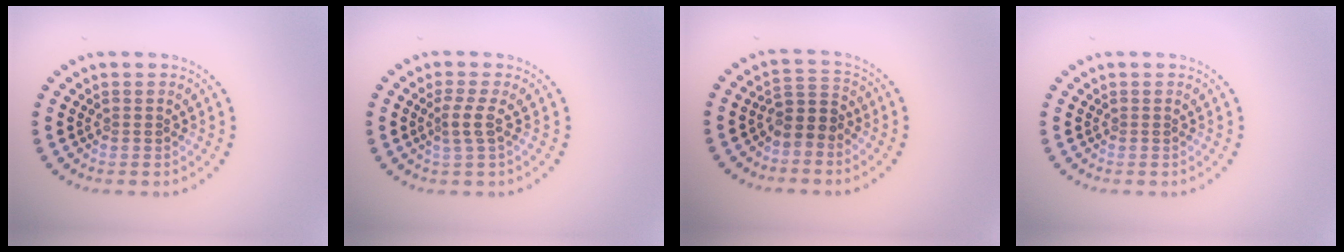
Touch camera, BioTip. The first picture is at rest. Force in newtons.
{"total": 1.7, "press": 1.2, "slide": 1.1}
{"total": 2.6, "press": 2.1, "slide": 1.5}
{"total": 0.0}